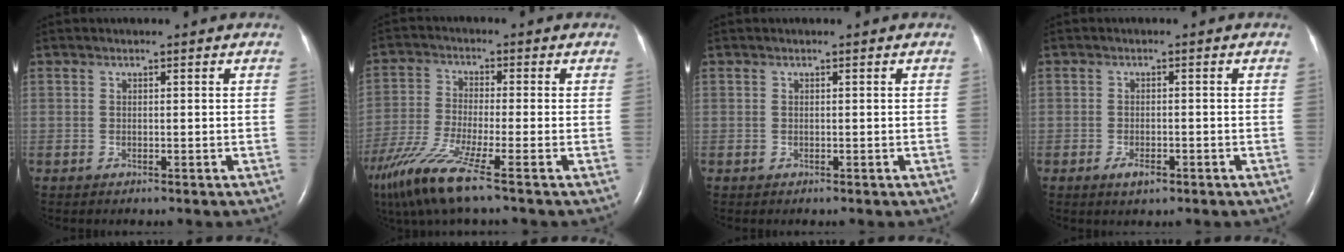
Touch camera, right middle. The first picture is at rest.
{"total": 10.7, "force": [-7.1, -0.2, 8.0], "torque": [-0.168, -0.037, -0.139]}
{"total": 0.0}
{"total": 2.2, "force": [-1.3, 0.9, 1.6], "torque": [-0.034, -0.002, -0.018]}